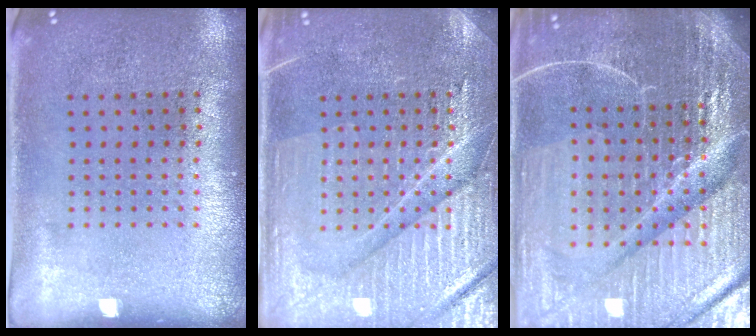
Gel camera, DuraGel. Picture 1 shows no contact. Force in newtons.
{"total": 4.3, "press": 4.2, "slide": 0.8}
{"total": 6.9, "press": 6.0, "slide": 3.4}